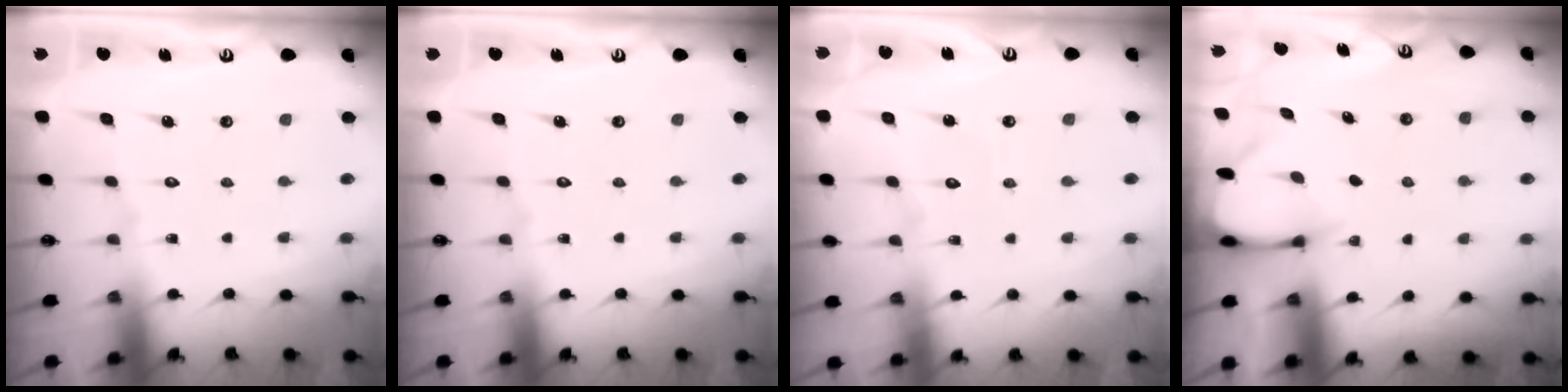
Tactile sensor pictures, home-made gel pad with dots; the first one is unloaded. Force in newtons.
{"total": 0.0}
{"total": 4.2, "press": 4.2, "slide": 0.4}
{"total": 2.4, "press": 2.4, "slide": 0.3}